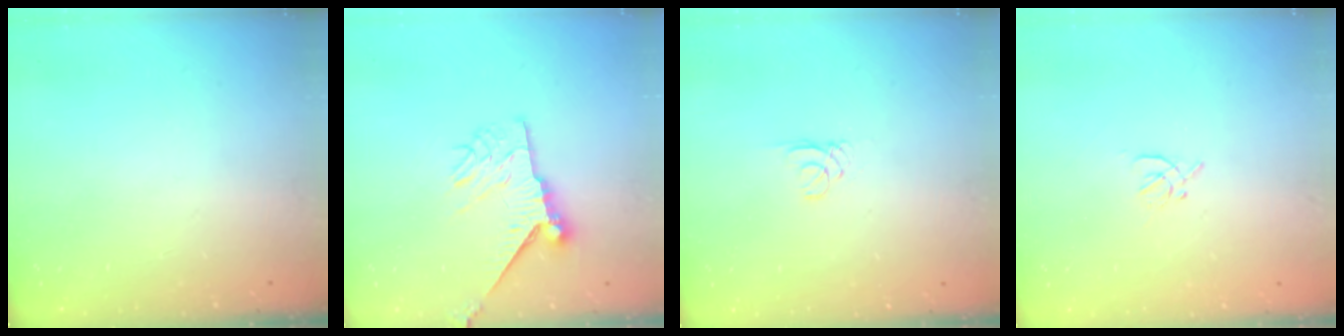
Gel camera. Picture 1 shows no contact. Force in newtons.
{"total": 9.4, "press": 9.4, "slide": 0.5}
{"total": 0.6, "press": 0.6, "slide": 0.1}
{"total": 1.9, "press": 1.8, "slide": 0.5}